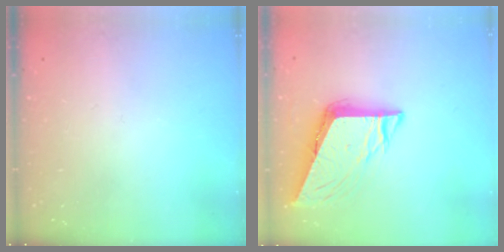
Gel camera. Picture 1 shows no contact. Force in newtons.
{"total": 9.1, "press": 9.0, "slide": 0.8}